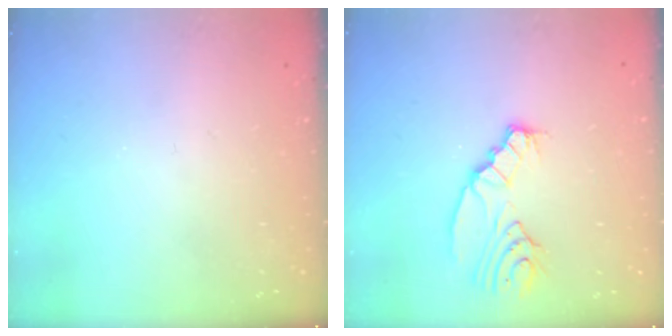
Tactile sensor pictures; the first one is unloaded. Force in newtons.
{"total": 6.8, "press": 6.8, "slide": 0.6}